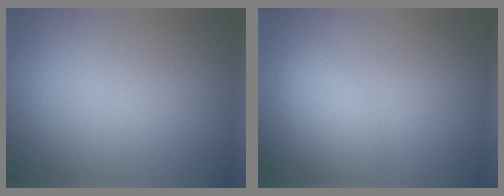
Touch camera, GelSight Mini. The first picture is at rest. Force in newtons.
{"total": 2.9, "press": 2.9, "slide": 0.1}